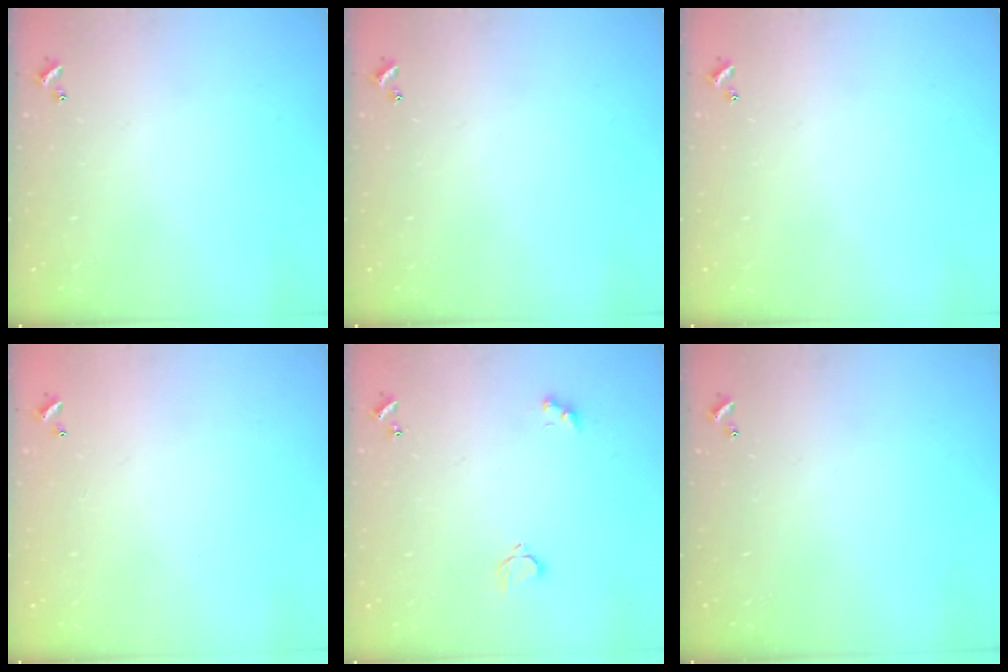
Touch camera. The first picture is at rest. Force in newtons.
{"total": 0.0}
{"total": 0.0}
{"total": 2.9, "press": 2.9, "slide": 0.1}
{"total": 2.1, "press": 2.0, "slide": 0.5}
{"total": 0.0}